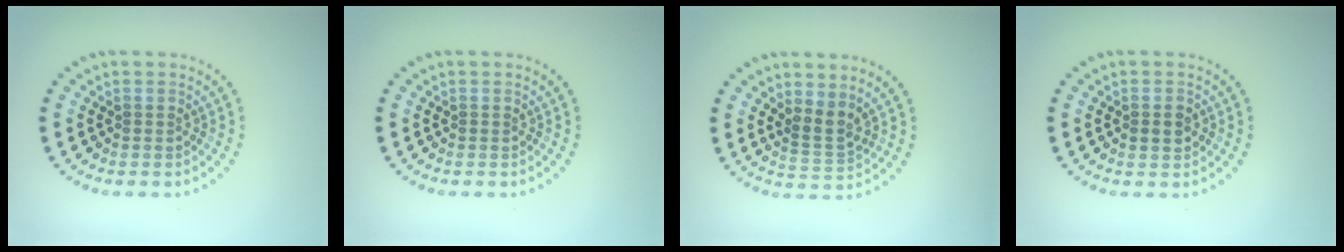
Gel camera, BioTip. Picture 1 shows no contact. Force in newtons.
{"total": 0.0}
{"total": 2.1, "press": 1.3, "slide": 1.6}
{"total": 1.5, "press": 1.5, "slide": 0.1}